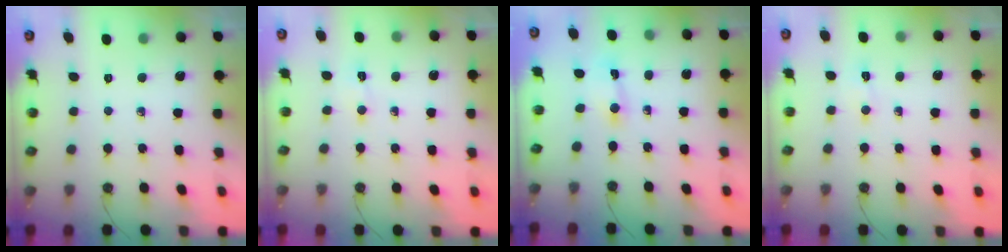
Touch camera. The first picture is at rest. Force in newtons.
{"total": 2.5, "press": 2.5, "slide": 0.5}
{"total": 1.9, "press": 1.9, "slide": 0.4}
{"total": 2.5, "press": 2.5, "slide": 0.5}